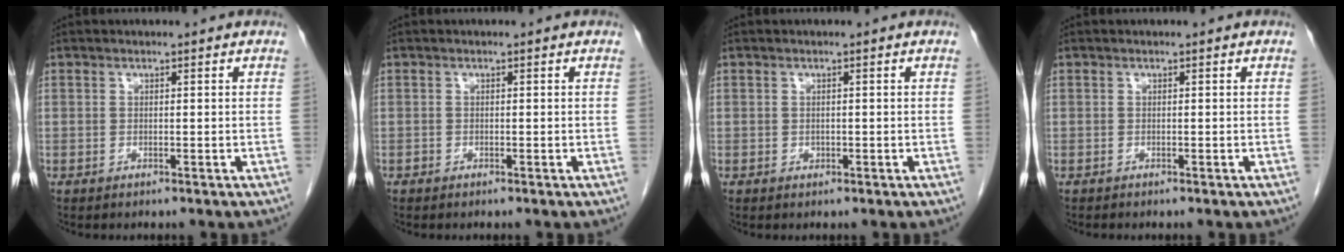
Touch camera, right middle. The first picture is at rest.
{"total": 0.0}
{"total": 0.5, "force": [-0.1, 0.5, 0.2], "torque": [-0.004, 0.002, -0.003]}
{"total": 0.0}